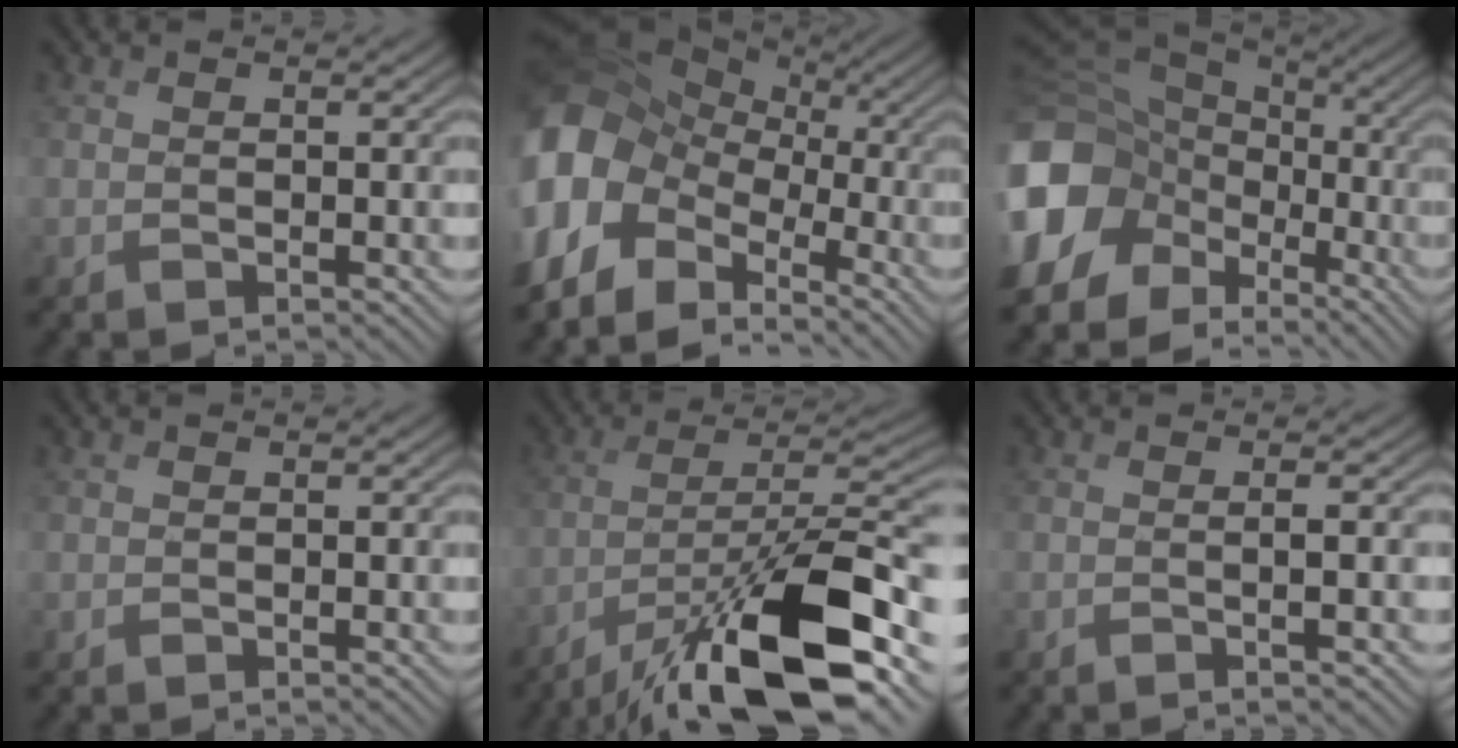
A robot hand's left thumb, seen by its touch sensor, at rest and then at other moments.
{"total": 14.3, "force": [-4.4, 10.6, 8.5], "torque": [-0.236, -0.002, -0.102]}
{"total": 17.7, "force": [-6.8, 13.9, 8.7], "torque": [-0.262, -0.016, -0.119]}
{"total": 0.0}
{"total": 16.5, "force": [-10.1, 4.7, 12.2], "torque": [-0.211, -0.005, -0.175]}
{"total": 2.0, "force": [-0.1, 0.3, 2.0], "torque": [-0.035, 0.004, -0.011]}